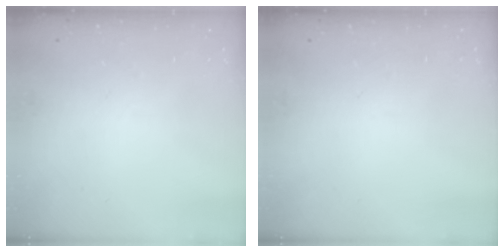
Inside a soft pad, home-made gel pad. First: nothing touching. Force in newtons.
{"total": 0.0}